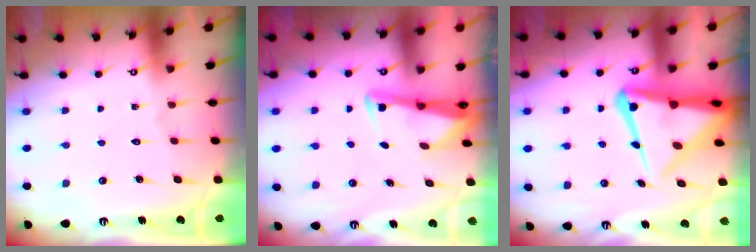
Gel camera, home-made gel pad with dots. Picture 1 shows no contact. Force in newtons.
{"total": 3.3, "press": 3.2, "slide": 0.6}
{"total": 15.2, "press": 15.2, "slide": 1.4}